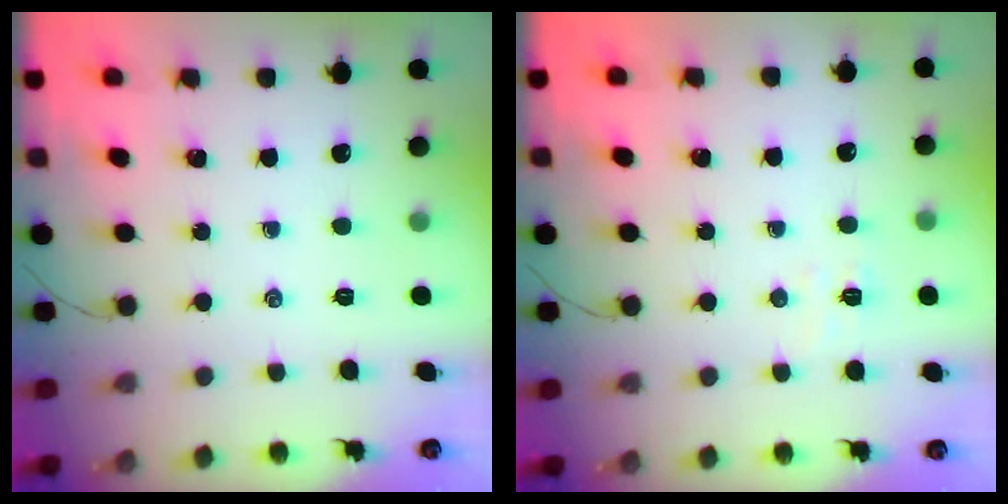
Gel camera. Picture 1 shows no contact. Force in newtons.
{"total": 4.8, "press": 4.7, "slide": 0.8}